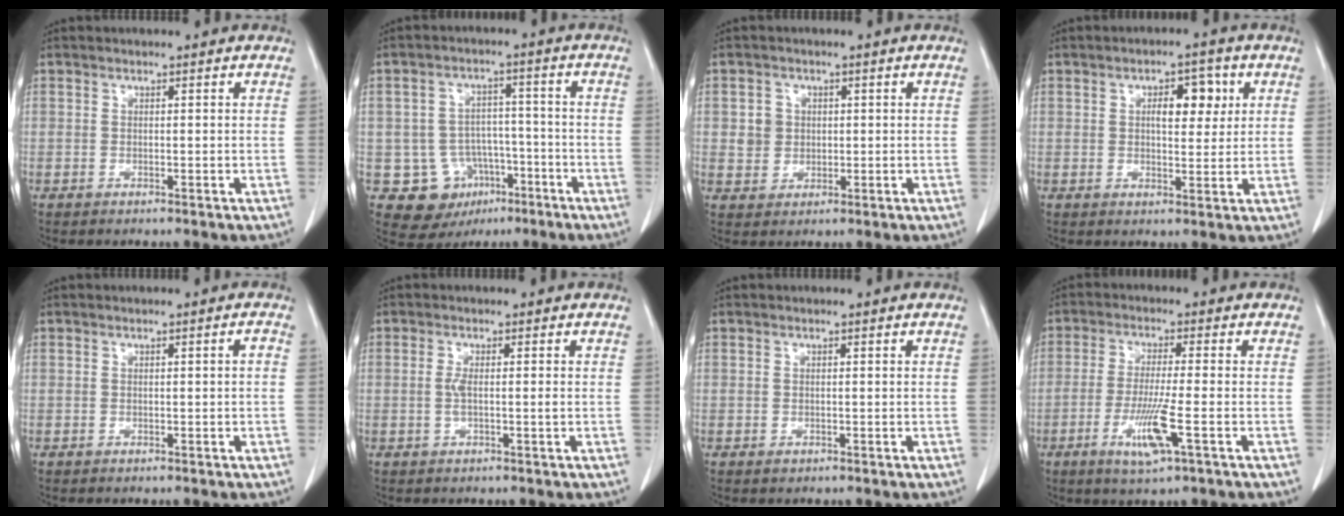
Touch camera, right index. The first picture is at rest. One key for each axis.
{"total": 9.8, "fx": -3.8, "fy": 8.6, "fz": 2.6, "tx": -0.040, "ty": 0.022, "tz": -0.042}
{"total": 3.5, "fx": 0.6, "fy": 3.4, "fz": 0.9, "tx": -0.013, "ty": 0.009, "tz": 0.016}
{"total": 5.5, "fx": 1.7, "fy": 2.5, "fz": 4.6, "tx": -0.068, "ty": 0.009, "tz": 0.026}
{"total": 0.7, "fx": -0.1, "fy": 0.1, "fz": 0.7, "tx": -0.009, "ty": 0.001, "tz": 0.001}
{"total": 2.2, "fx": -0.2, "fy": 0.1, "fz": 2.2, "tx": -0.046, "ty": -0.001, "tz": -0.003}
{"total": 0.5, "fx": -0.2, "fy": 0.5, "fz": 0.2, "tx": -0.003, "ty": 0.002, "tz": -0.001}
{"total": 7.4, "fx": -2.8, "fy": 0.0, "fz": 6.8, "tx": -0.135, "ty": -0.018, "tz": -0.052}